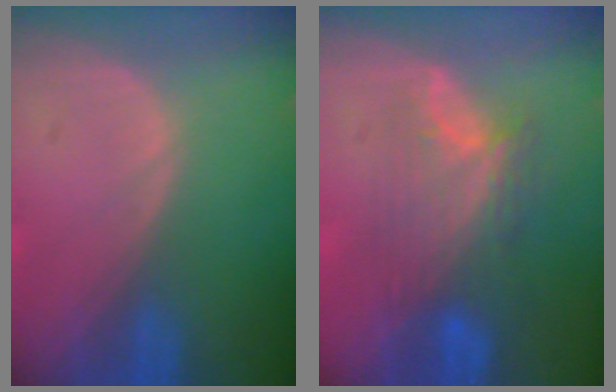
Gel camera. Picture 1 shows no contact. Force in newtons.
{"total": 7.6, "press": 7.3, "slide": 2.3}